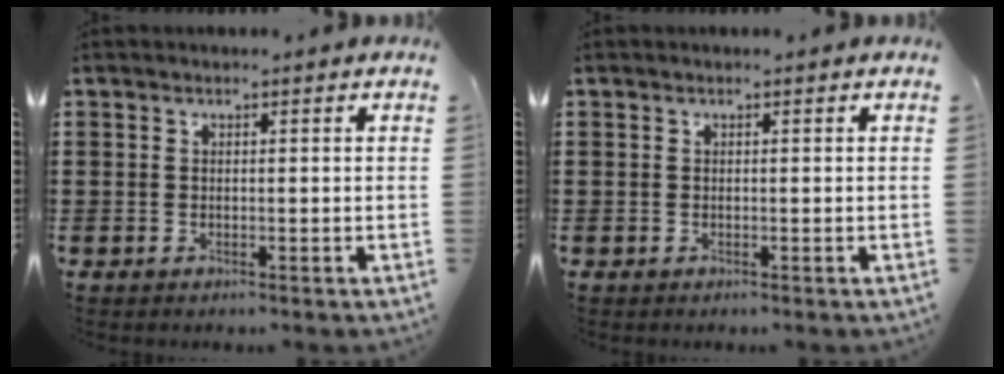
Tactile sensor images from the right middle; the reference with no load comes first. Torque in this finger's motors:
{"motor_torque": [0.99, -1.15, 0.04, 0.01]}